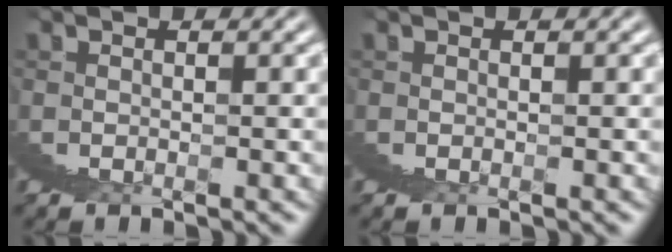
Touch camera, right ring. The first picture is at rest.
{"total": 0.0}